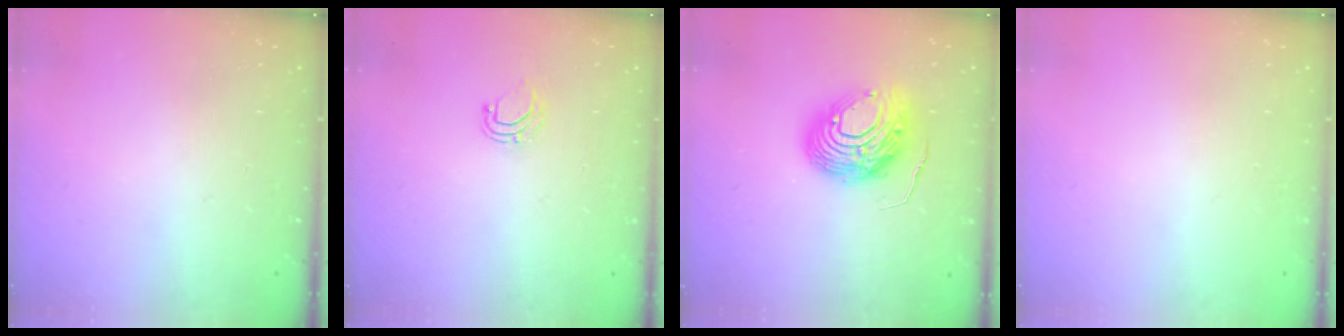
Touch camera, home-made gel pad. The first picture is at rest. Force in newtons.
{"total": 4.9, "press": 4.8, "slide": 0.5}
{"total": 12.5, "press": 12.4, "slide": 0.9}
{"total": 0.0}